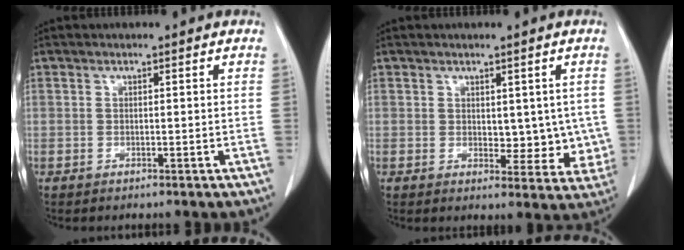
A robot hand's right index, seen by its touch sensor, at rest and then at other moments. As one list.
[{"total": 7.3, "force": [0.5, 4.5, 5.7], "torque": [-0.055, 0.003, 0.017]}]